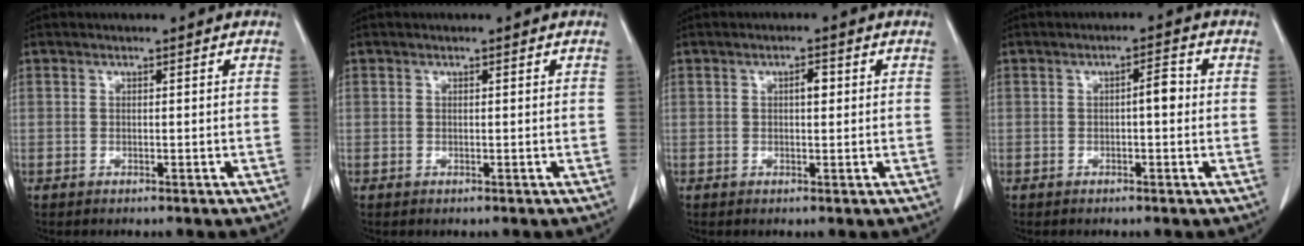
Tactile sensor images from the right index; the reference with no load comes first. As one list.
[{"total": 0.0}, {"total": 1.8, "force": [0.4, 0.7, 1.7], "torque": [-0.026, 0.003, 0.006]}, {"total": 2.7, "force": [0.0, 0.7, 2.6], "torque": [-0.036, 0.006, -0.003]}]